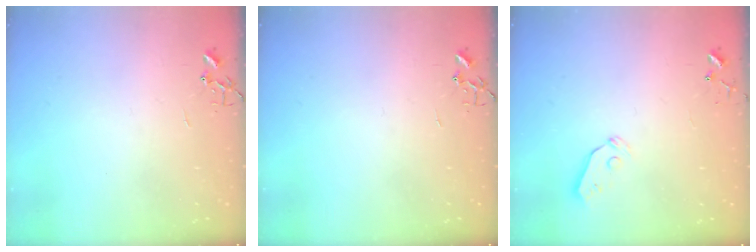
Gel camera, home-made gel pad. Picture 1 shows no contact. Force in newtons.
{"total": 0.0}
{"total": 4.0, "press": 3.9, "slide": 0.8}